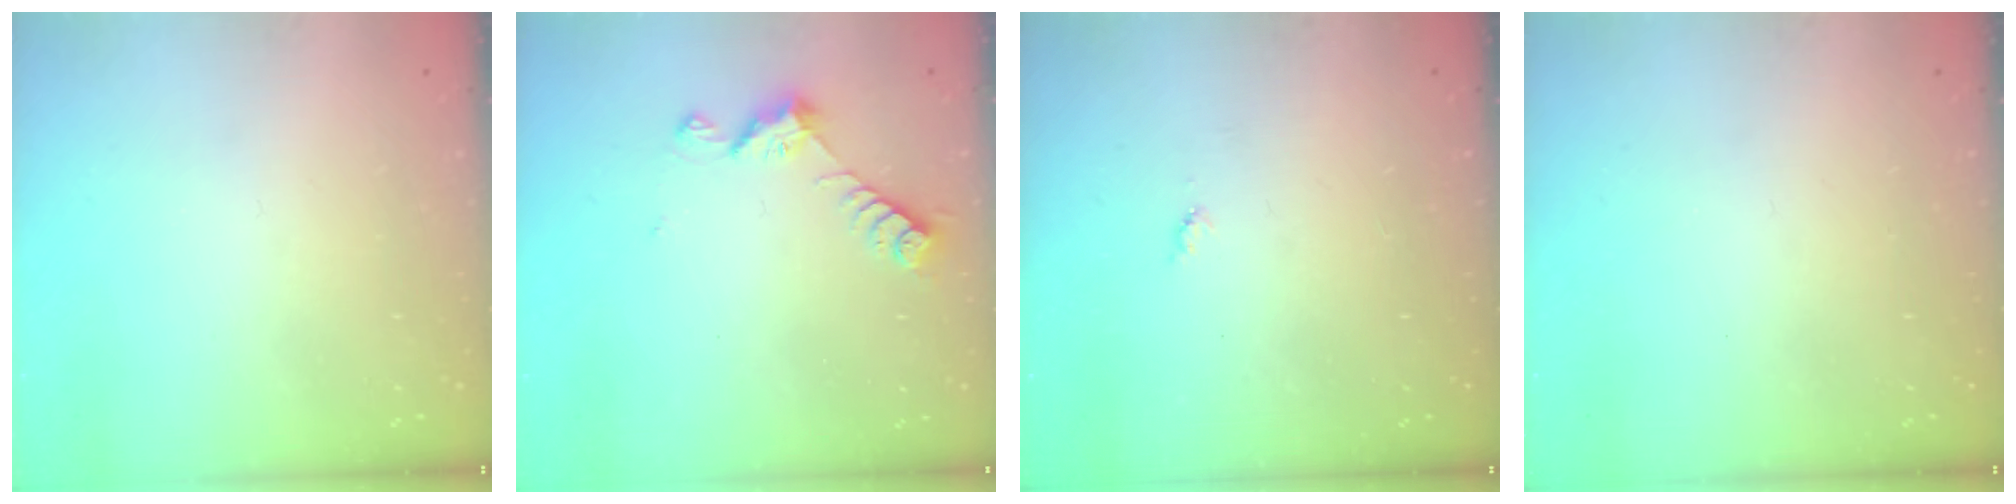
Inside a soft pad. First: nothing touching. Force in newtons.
{"total": 7.2, "press": 7.2, "slide": 0.5}
{"total": 3.9, "press": 3.9, "slide": 0.4}
{"total": 0.0}